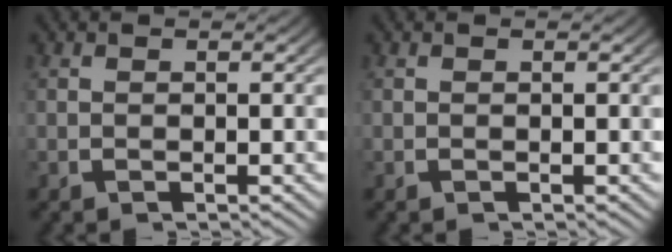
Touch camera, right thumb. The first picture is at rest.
{"total": 0.0}